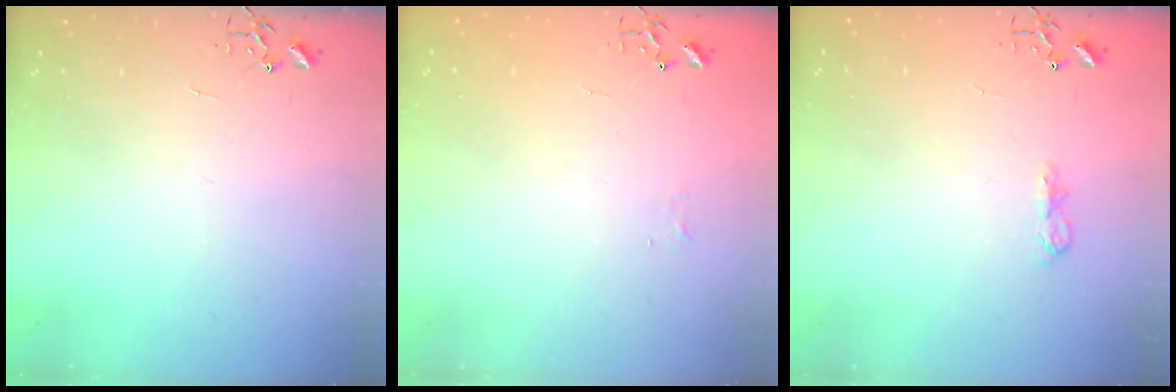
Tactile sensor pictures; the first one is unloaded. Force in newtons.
{"total": 3.8, "press": 3.8, "slide": 0.6}
{"total": 7.9, "press": 7.9, "slide": 0.9}